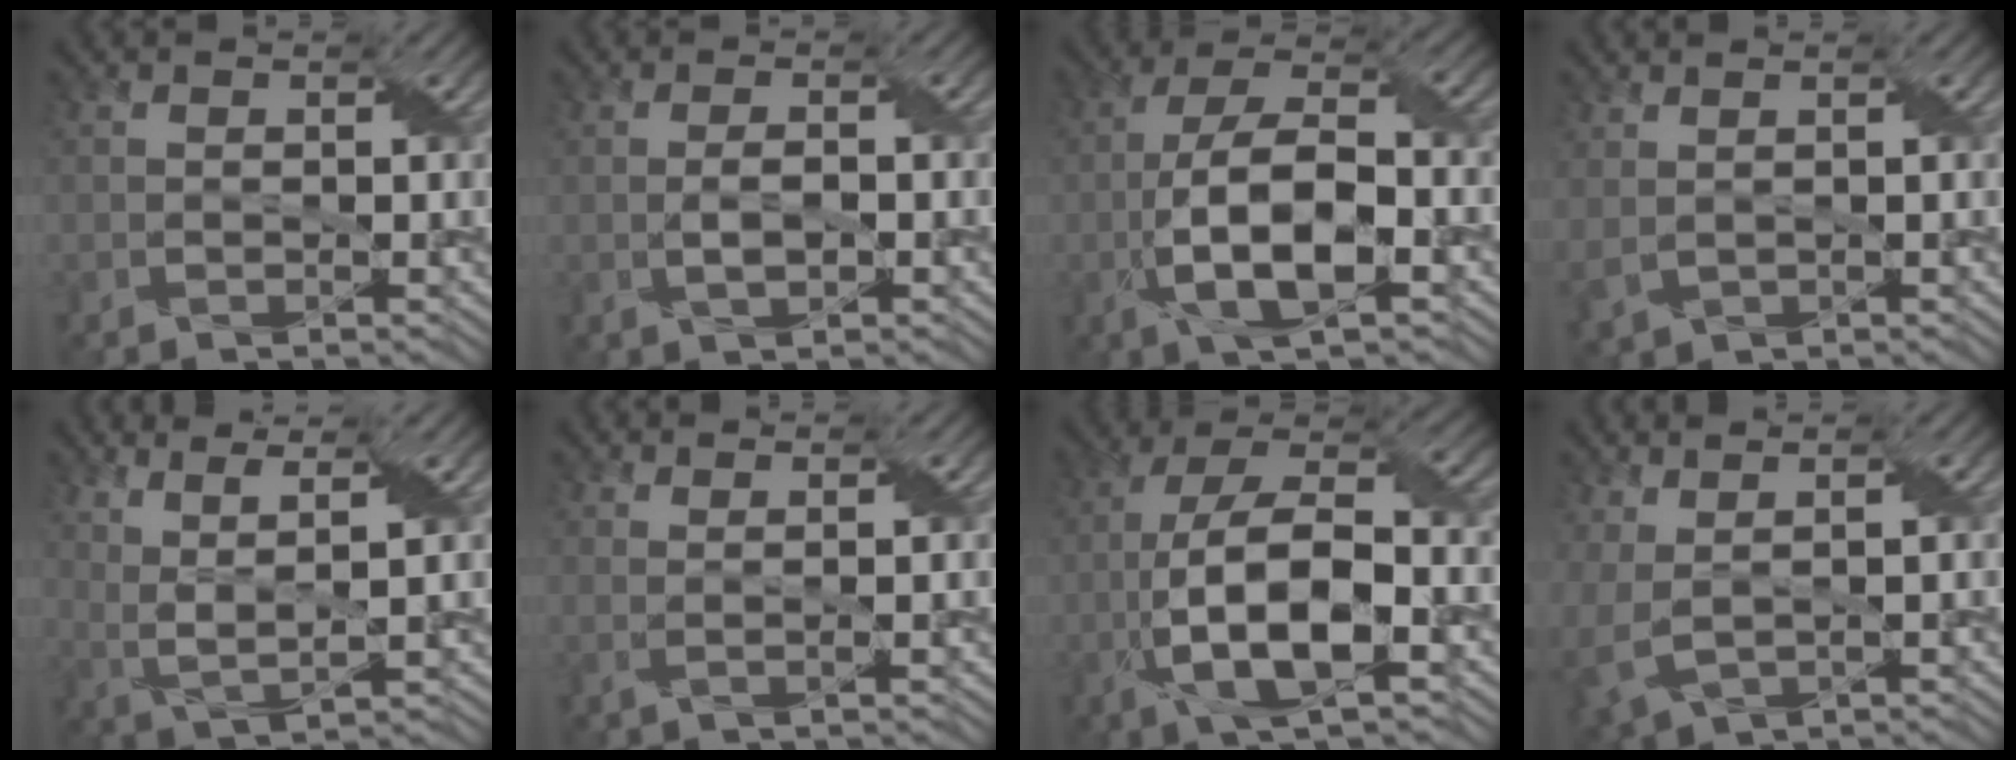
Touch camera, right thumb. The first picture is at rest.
{"total": 2.6, "force": [-0.6, 1.0, 2.3], "torque": [-0.049, 0.002, -0.009]}
{"total": 11.2, "force": [-3.3, 4.3, 9.8], "torque": [-0.195, 0.008, -0.066]}
{"total": 2.0, "force": [0.8, 1.0, 1.5], "torque": [-0.044, 0.002, 0.025]}
{"total": 5.8, "force": [3.6, 1.0, 4.5], "torque": [-0.098, -0.003, 0.072]}
{"total": 1.9, "force": [0.9, 0.2, 1.6], "torque": [-0.034, 0.001, 0.008]}
{"total": 12.7, "force": [-3.3, 4.8, 11.2], "torque": [-0.234, 0.004, -0.066]}
{"total": 4.3, "force": [1.5, 2.1, 3.4], "torque": [-0.100, 0.004, 0.040]}